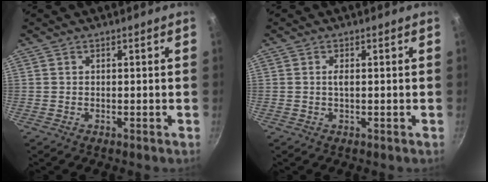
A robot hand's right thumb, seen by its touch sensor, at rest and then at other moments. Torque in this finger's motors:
{"motor_torque": [0.17, 0.42, 0.58, 0.16, 0.01]}